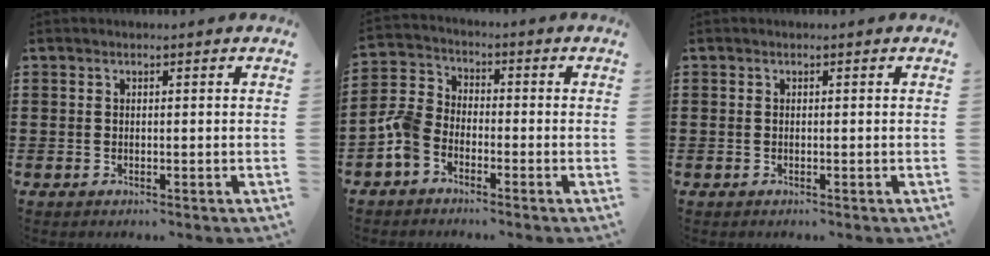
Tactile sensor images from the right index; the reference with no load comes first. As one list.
[{"total": 5.3, "force": [-3.3, 3.4, 2.5], "torque": [-0.082, 0.003, -0.075]}, {"total": 0.0}]